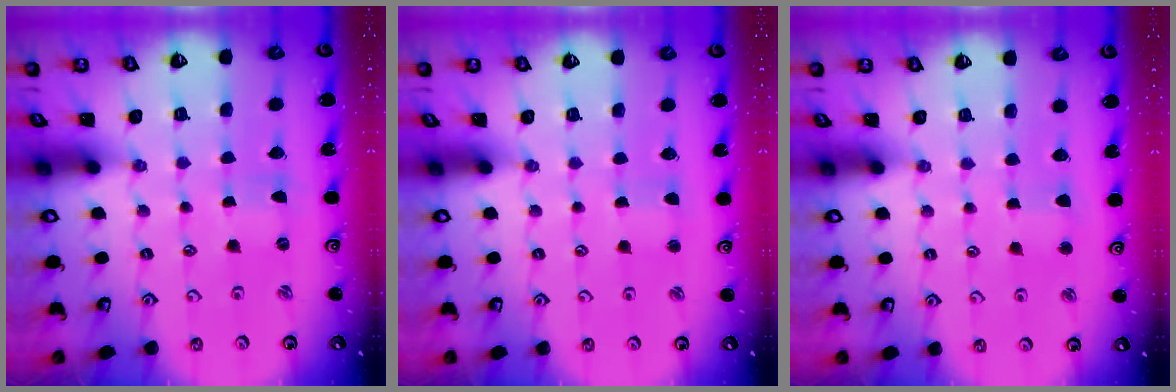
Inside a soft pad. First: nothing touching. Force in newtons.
{"total": 1.4, "press": 1.4, "slide": 0.1}
{"total": 2.7, "press": 2.7, "slide": 0.3}